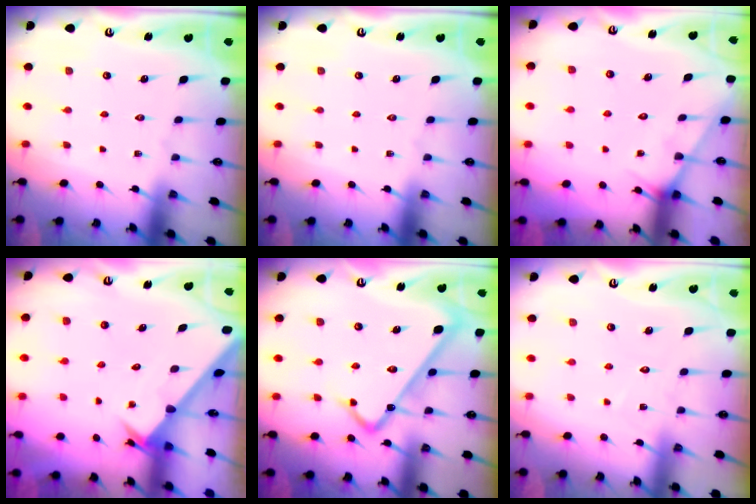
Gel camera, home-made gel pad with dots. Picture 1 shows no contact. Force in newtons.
{"total": 0.0}
{"total": 4.1, "press": 4.1, "slide": 0.4}
{"total": 2.5, "press": 2.5, "slide": 0.2}
{"total": 11.3, "press": 11.3, "slide": 0.4}
{"total": 5.3, "press": 5.3, "slide": 0.5}